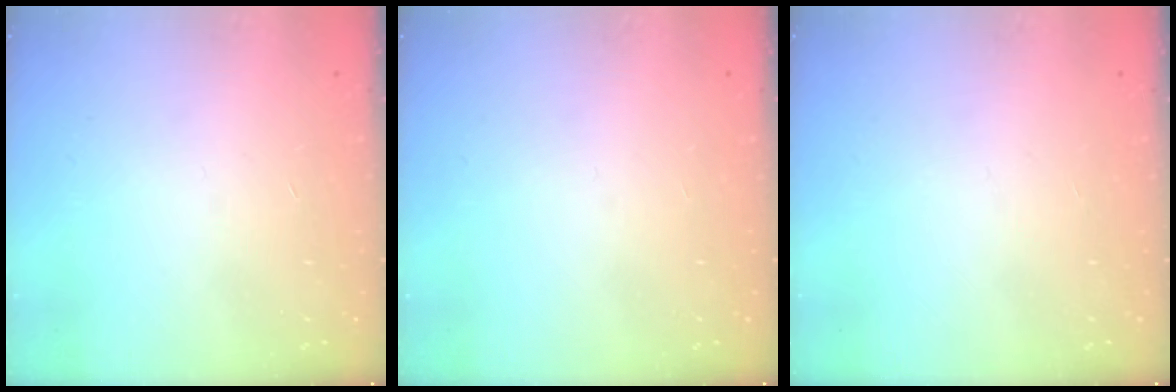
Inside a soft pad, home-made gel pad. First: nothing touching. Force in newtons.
{"total": 0.0}
{"total": 0.0}